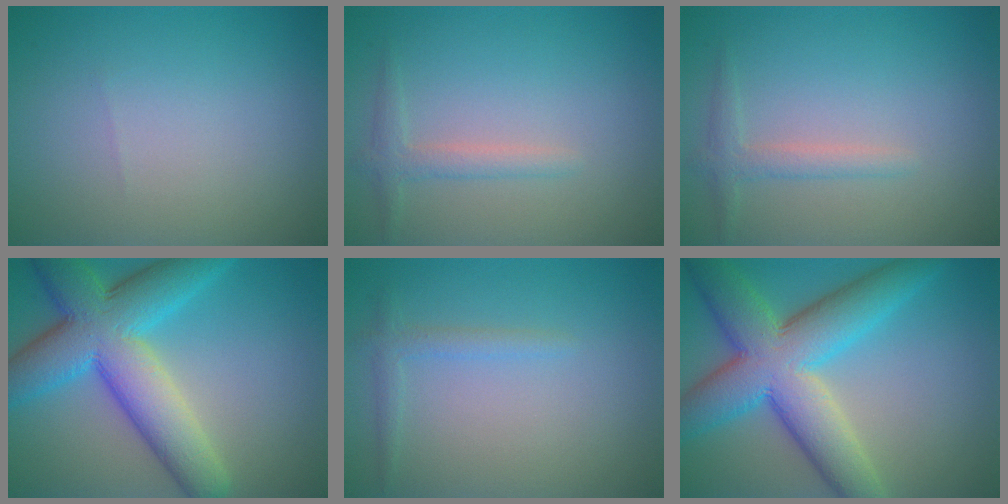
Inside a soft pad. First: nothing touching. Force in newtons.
{"total": 1.8, "press": 1.7, "slide": 0.1}
{"total": 1.8, "press": 1.7, "slide": 0.1}
{"total": 10.6, "press": 10.6, "slide": 0.3}
{"total": 1.4, "press": 1.4, "slide": 0.1}
{"total": 10.6, "press": 10.6, "slide": 0.4}